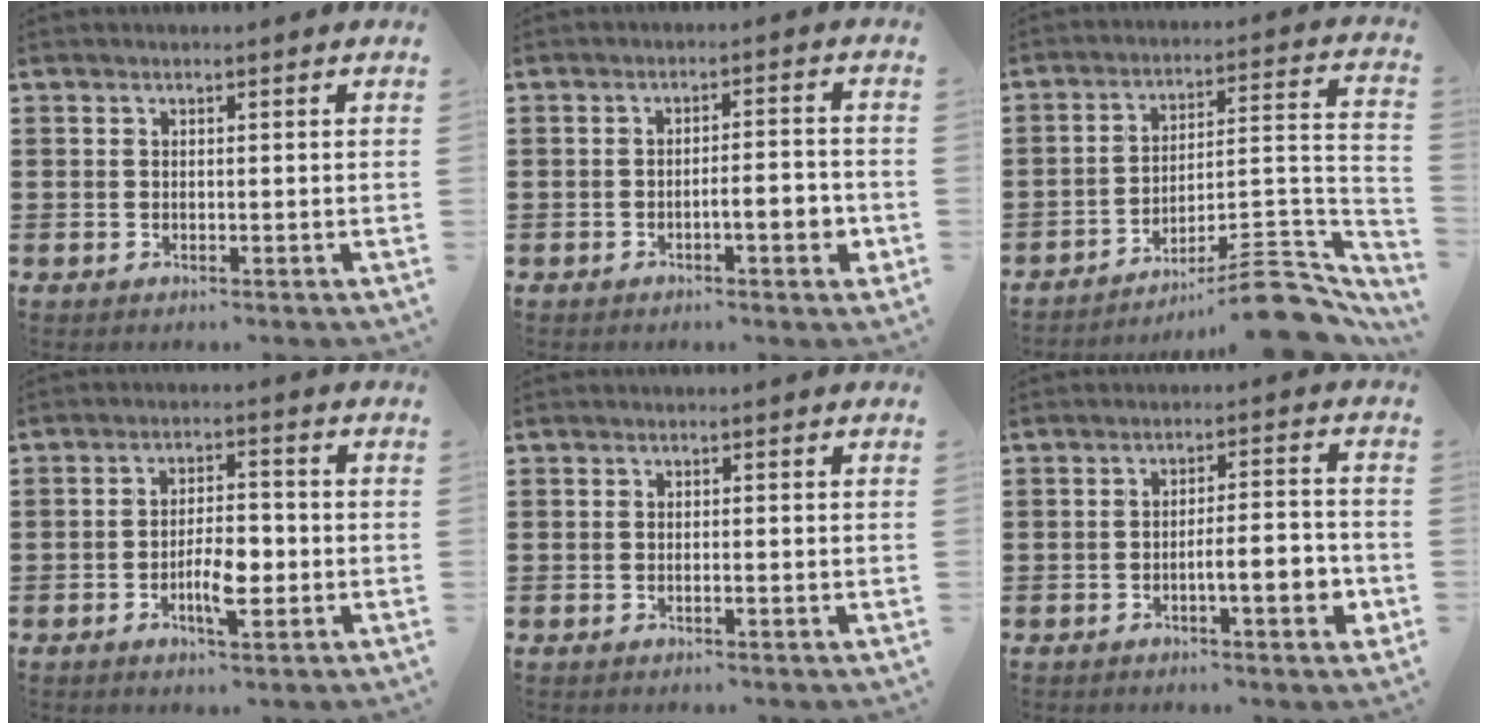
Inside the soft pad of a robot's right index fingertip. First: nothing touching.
{"total": 4.3, "force": [-1.8, 0.8, 3.8], "torque": [-0.054, -0.002, -0.034]}
{"total": 10.2, "force": [-8.3, 1.6, 5.8], "torque": [-0.071, 0.019, -0.160]}
{"total": 5.6, "force": [-1.8, 2.3, 4.8], "torque": [-0.088, 0.007, -0.033]}
{"total": 0.5, "force": [-0.2, 0.0, 0.4], "torque": [-0.008, -0.003, -0.004]}
{"total": 6.3, "force": [-2.3, 1.4, 5.7], "torque": [-0.086, -0.001, -0.041]}